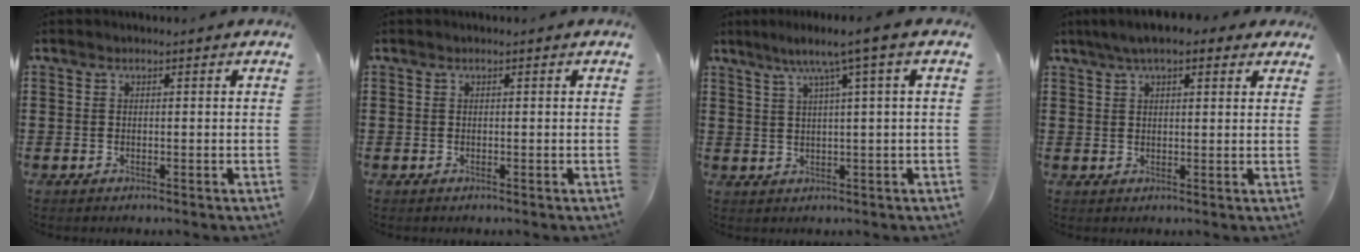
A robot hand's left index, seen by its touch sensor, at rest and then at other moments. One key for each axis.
{"total": 0.0}
{"total": 5.5, "fx": 2.5, "fy": -0.4, "fz": 4.9, "tx": -0.103, "ty": 0.001, "tz": 0.035}
{"total": 4.8, "fx": 3.5, "fy": 1.7, "fz": 2.8, "tx": -0.064, "ty": 0.005, "tz": 0.063}